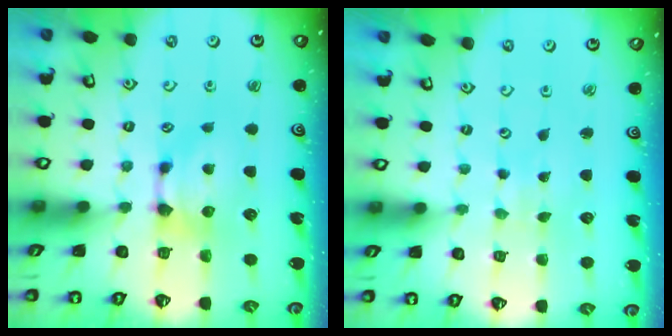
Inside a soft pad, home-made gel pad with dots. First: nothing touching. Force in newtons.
{"total": 7.0, "press": 7.0, "slide": 0.5}